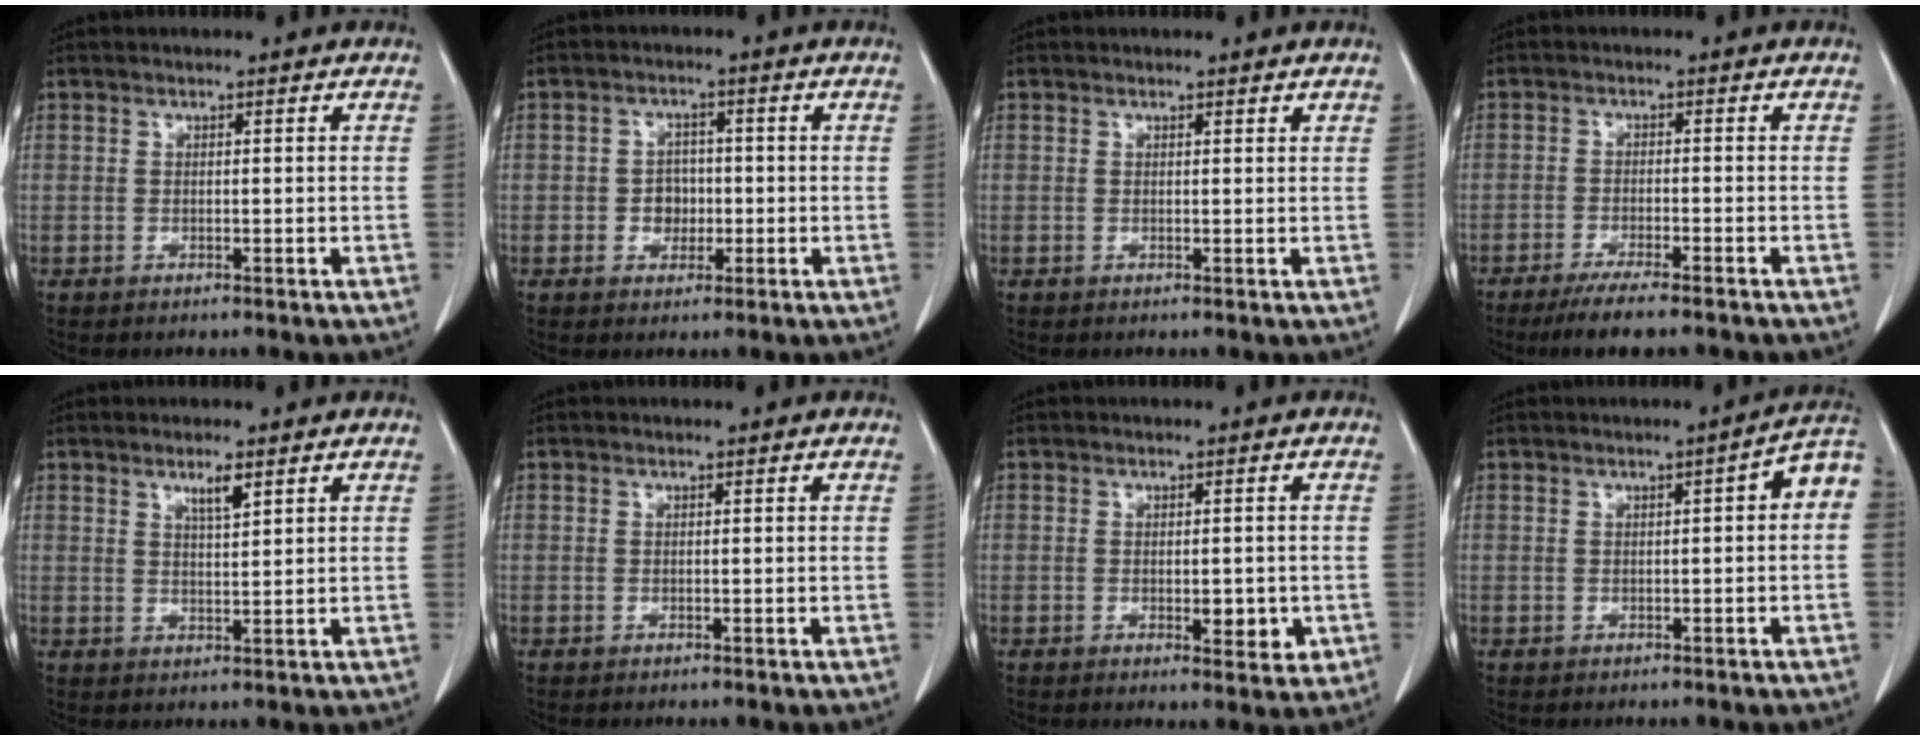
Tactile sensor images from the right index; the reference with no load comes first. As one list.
[{"total": 3.4, "force": [-0.7, 3.0, 1.5], "torque": [-0.018, 0.009, -0.008]}, {"total": 0.7, "force": [0.7, 0.1, 0.2], "torque": [-0.005, -0.001, 0.007]}, {"total": 7.6, "force": [-6.1, 0.7, 4.5], "torque": [-0.068, -0.016, -0.096]}, {"total": 2.9, "force": [1.8, 0.3, 2.2], "torque": [-0.041, -0.003, 0.033]}, {"total": 0.0}, {"total": 3.9, "force": [-0.9, 1.6, 3.5], "torque": [-0.044, -0.004, -0.007]}, {"total": 4.2, "force": [0.3, 0.7, 4.1], "torque": [-0.047, 0.013, -0.001]}]